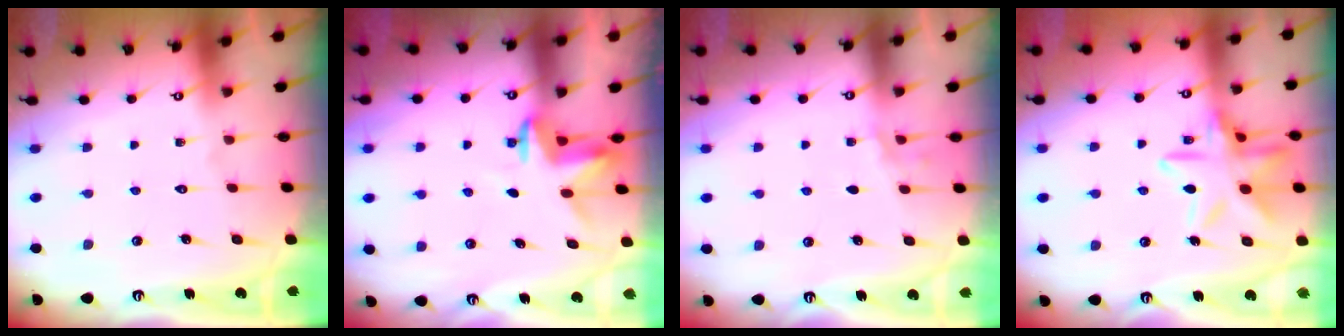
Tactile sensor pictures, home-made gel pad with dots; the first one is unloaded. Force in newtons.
{"total": 3.3, "press": 3.3, "slide": 0.3}
{"total": 2.7, "press": 2.4, "slide": 1.4}
{"total": 15.1, "press": 15.1, "slide": 1.2}